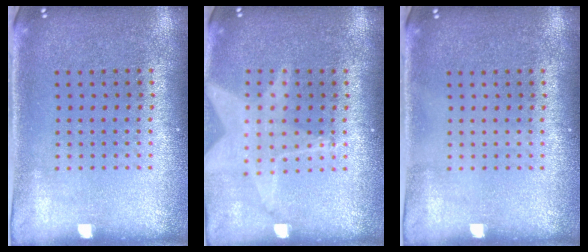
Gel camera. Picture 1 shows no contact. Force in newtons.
{"total": 1.3, "press": 1.3, "slide": 0.1}
{"total": 0.0}